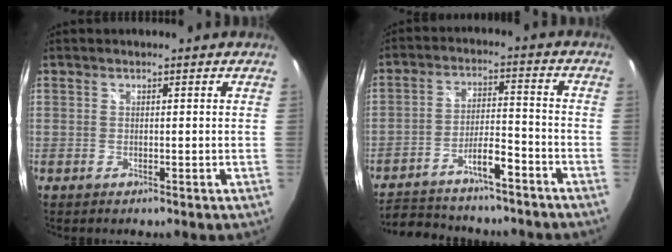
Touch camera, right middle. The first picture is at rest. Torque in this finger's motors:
{"motor_torque": [1.07, -1.07, 0.12, 0.06]}